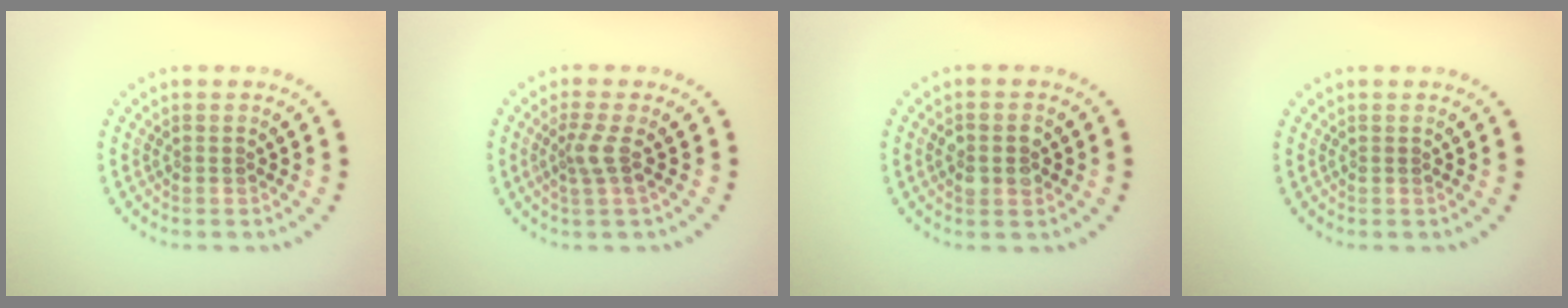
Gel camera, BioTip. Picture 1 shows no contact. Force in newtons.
{"total": 2.1, "press": 1.4, "slide": 1.5}
{"total": 2.6, "press": 2.6, "slide": 0.2}
{"total": 0.0}